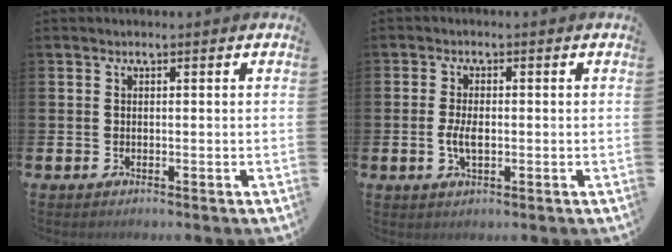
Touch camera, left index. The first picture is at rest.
{"total": 2.9, "force": [-0.6, 1.3, 2.5], "torque": [-0.039, -0.001, -0.014]}